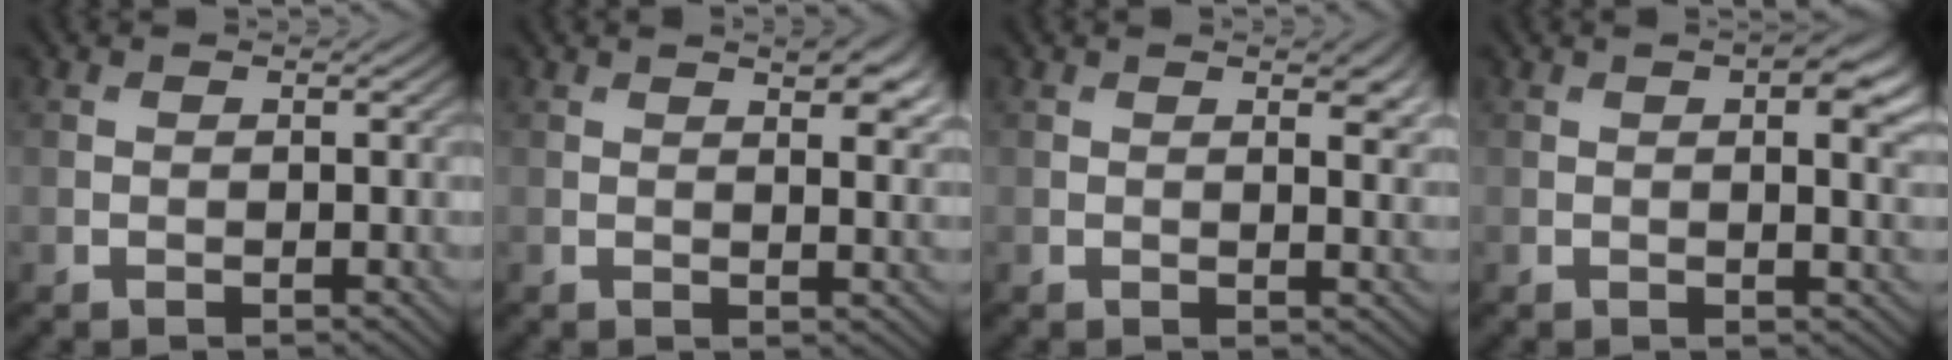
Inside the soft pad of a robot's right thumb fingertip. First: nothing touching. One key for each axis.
{"total": 4.7, "fx": 2.4, "fy": 1.5, "fz": 3.8, "tx": -0.060, "ty": 0.005, "tz": 0.034}
{"total": 3.5, "fx": 1.4, "fy": 1.0, "fz": 3.0, "tx": -0.047, "ty": 0.000, "tz": 0.024}
{"total": 6.0, "fx": 2.2, "fy": 2.3, "fz": 5.1, "tx": -0.072, "ty": 0.005, "tz": 0.030}